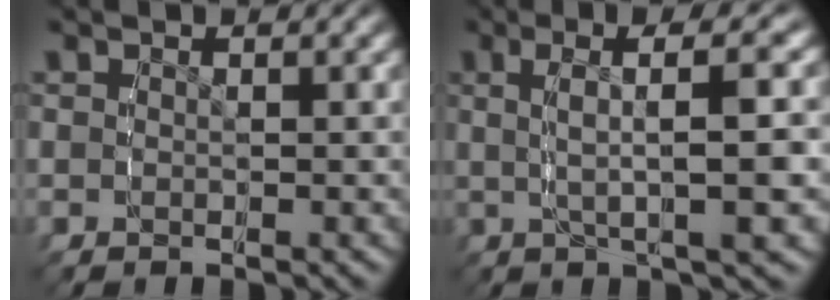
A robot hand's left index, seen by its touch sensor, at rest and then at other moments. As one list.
[{"total": 5.8, "force": [1.5, 0.5, 5.5], "torque": [-0.079, 0.015, 0.024]}]